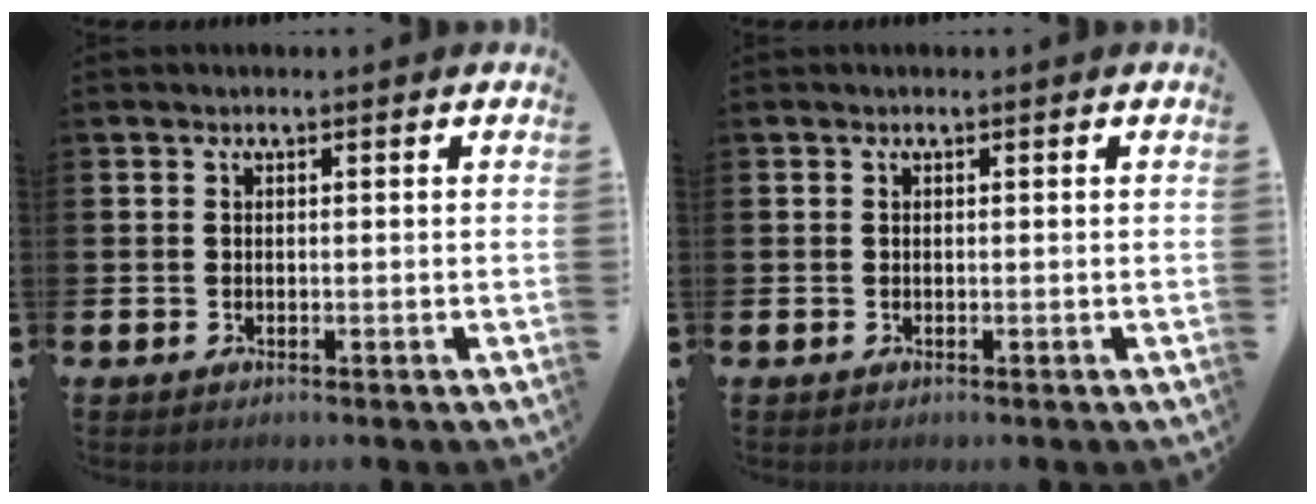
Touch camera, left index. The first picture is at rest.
{"total": 0.0}